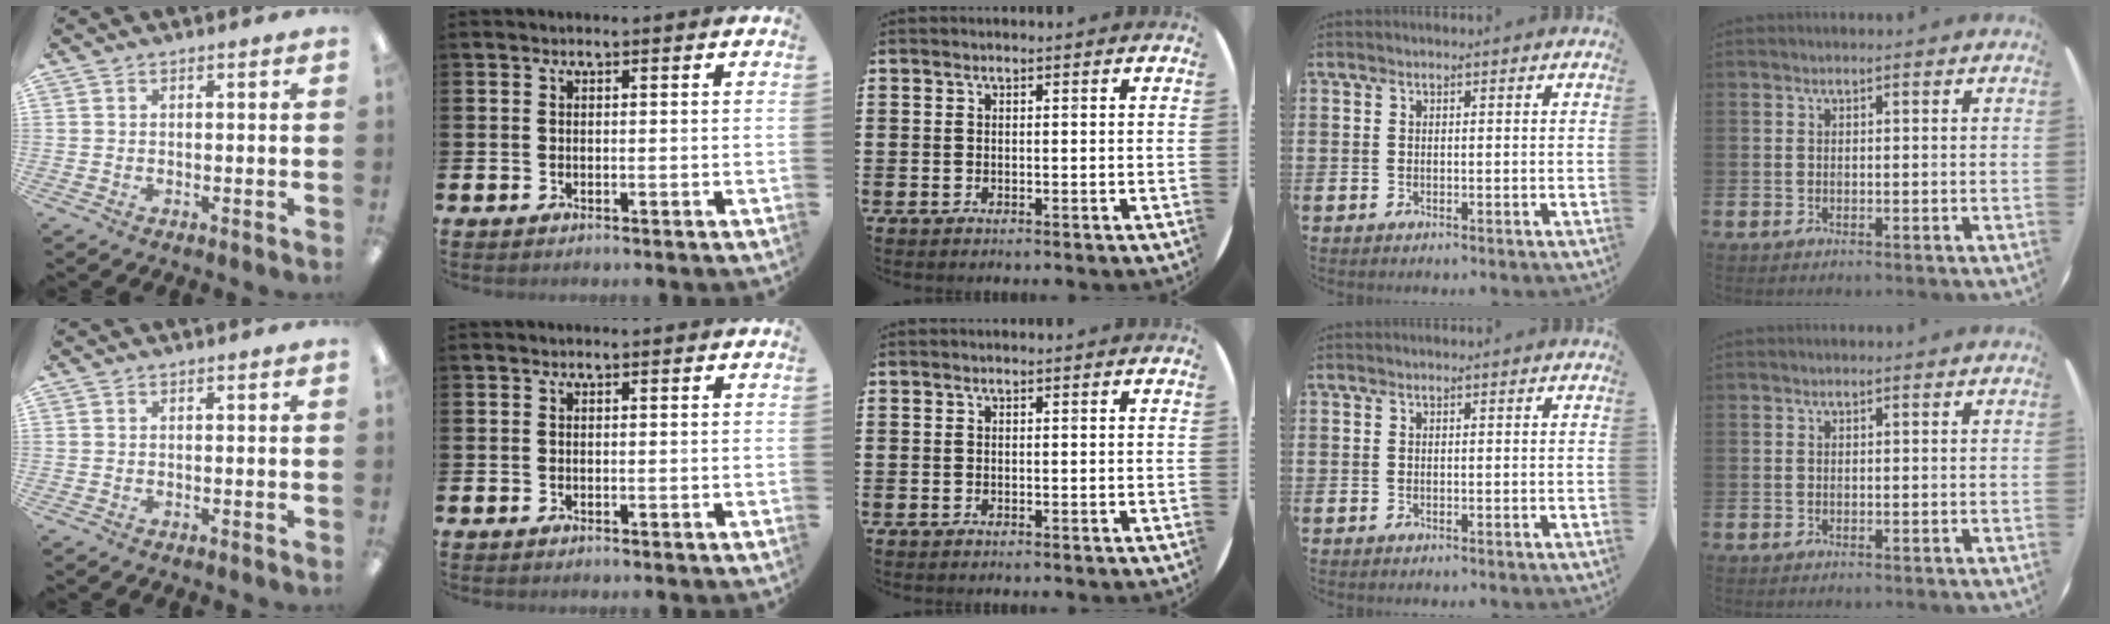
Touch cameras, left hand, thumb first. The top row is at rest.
{}